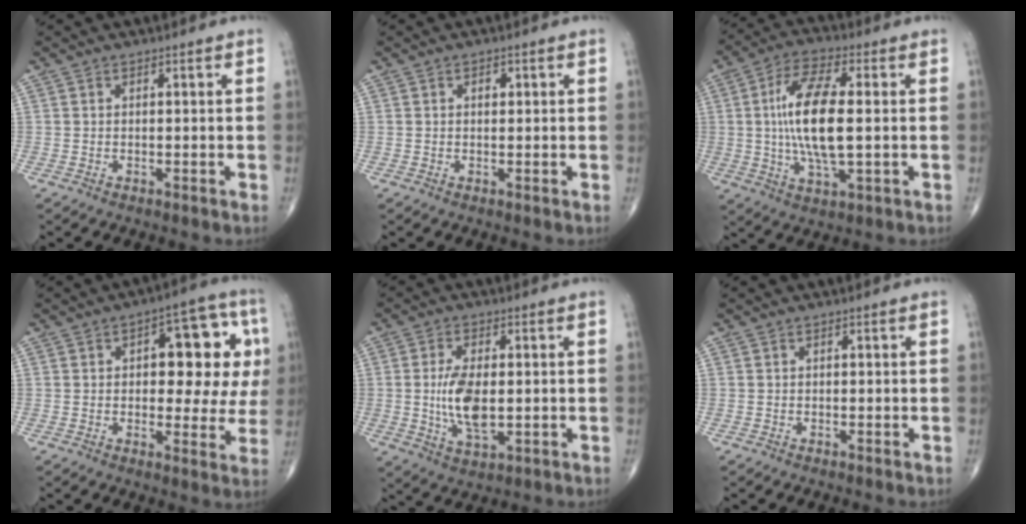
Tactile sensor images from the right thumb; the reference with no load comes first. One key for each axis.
{"total": 1.3, "fx": 0.4, "fy": 0.8, "fz": 0.9, "tx": -0.011, "ty": 0.000, "tz": 0.006}
{"total": 14.7, "fx": 0.5, "fy": 5.2, "fz": 13.7, "tx": -0.271, "ty": 0.002, "tz": 0.007}
{"total": 15.6, "fx": 3.1, "fy": 7.4, "fz": 13.3, "tx": -0.128, "ty": 0.016, "tz": 0.037}
{"total": 9.3, "fx": -0.2, "fy": 4.4, "fz": 8.2, "tx": -0.156, "ty": -0.011, "tz": 0.002}
{"total": 0.0}